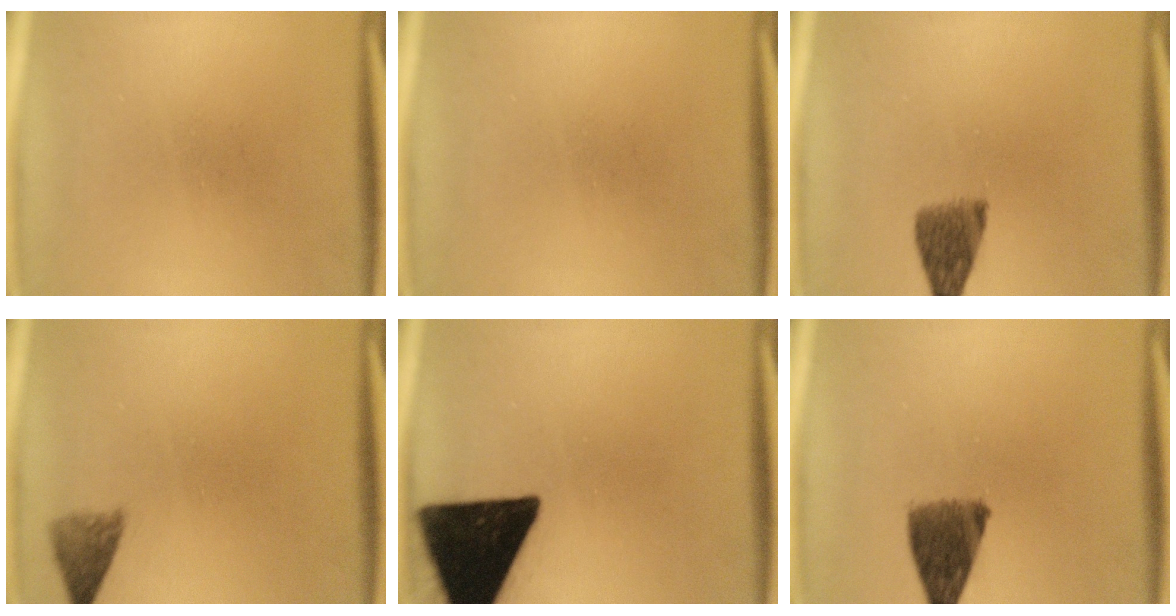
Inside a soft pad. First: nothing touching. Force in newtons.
{"total": 0.0}
{"total": 5.4}
{"total": 2.8}
{"total": 18.9}
{"total": 8.1}